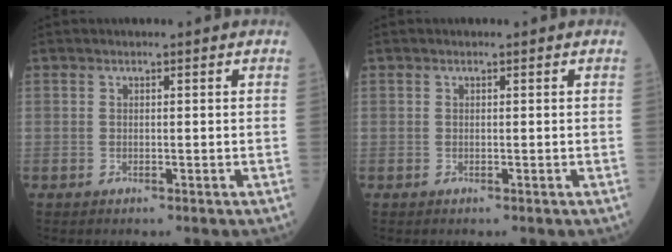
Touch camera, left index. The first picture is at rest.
{"total": 0.0}